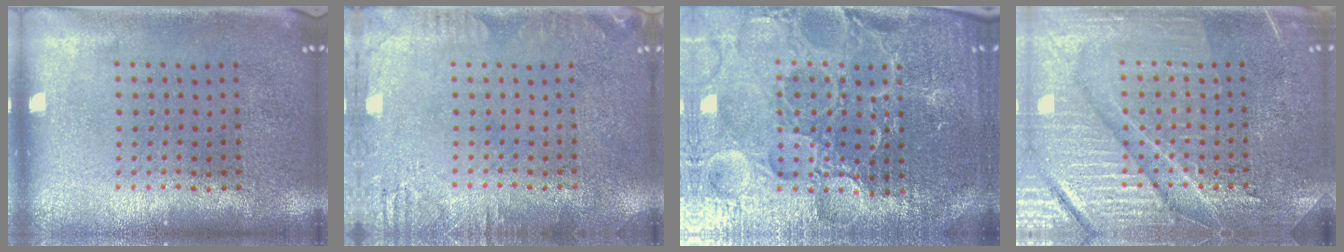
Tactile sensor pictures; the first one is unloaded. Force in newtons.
{"total": 2.3, "press": 2.3, "slide": 0.2}
{"total": 5.6, "press": 5.1, "slide": 2.3}
{"total": 6.4, "press": 6.3, "slide": 0.8}